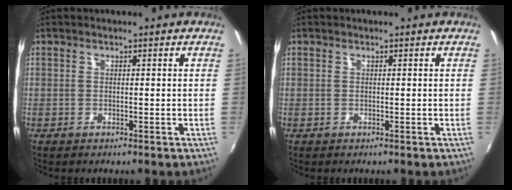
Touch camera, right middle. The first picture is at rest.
{"total": 0.0}